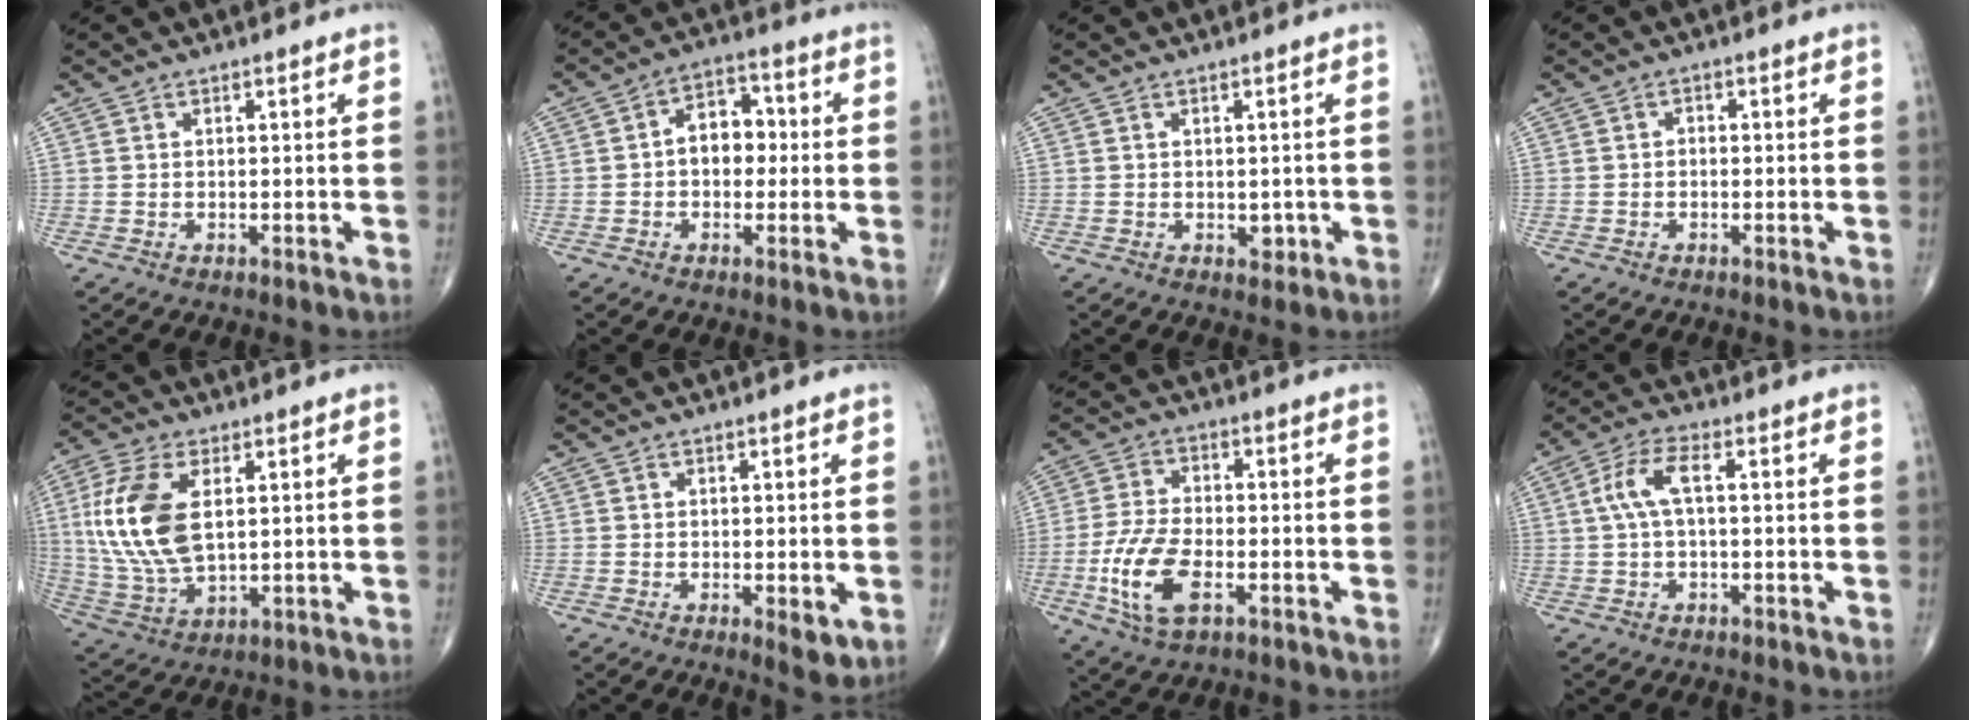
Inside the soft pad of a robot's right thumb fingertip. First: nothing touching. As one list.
[{"total": 7.6, "force": [-0.1, 5.3, 5.4], "torque": [-0.056, 0.024, -0.012]}, {"total": 1.8, "force": [-0.2, 1.3, 1.3], "torque": [-0.006, 0.000, 0.000]}, {"total": 0.9, "force": [-0.3, 0.7, 0.5], "torque": [-0.001, 0.003, -0.010]}, {"total": 15.8, "force": [3.0, 8.4, 13.0], "torque": [-0.282, -0.009, 0.063]}, {"total": 3.2, "force": [-0.6, 1.1, 2.9], "torque": [-0.038, -0.009, -0.007]}, {"total": 11.1, "force": [-3.6, 5.4, 9.0], "torque": [-0.190, 0.008, -0.068]}, {"total": 5.8, "force": [0.6, 2.0, 5.4], "torque": [-0.128, 0.020, 0.009]}]